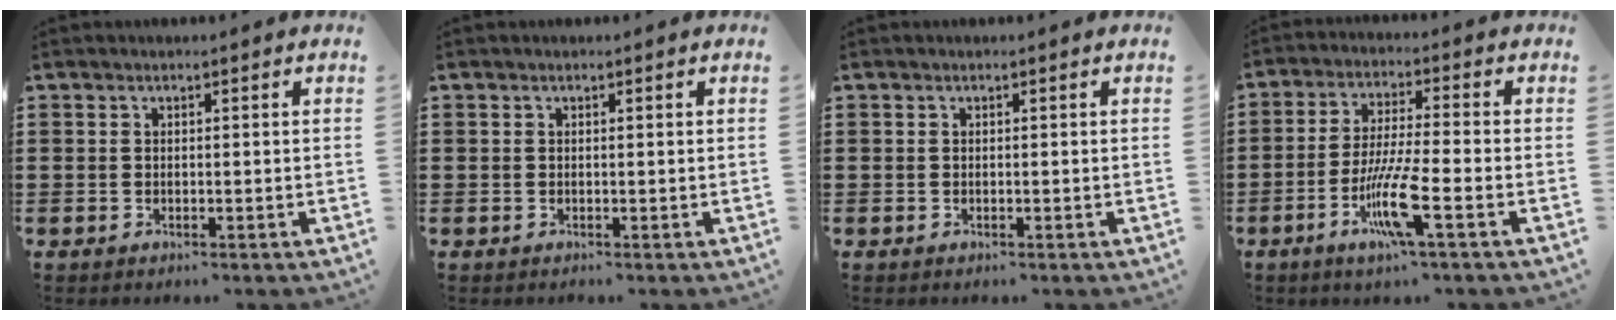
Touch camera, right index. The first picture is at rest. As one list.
[{"total": 0.0}, {"total": 0.0}, {"total": 9.1, "force": [-3.9, 0.8, 8.1], "torque": [-0.172, -0.015, -0.077]}]